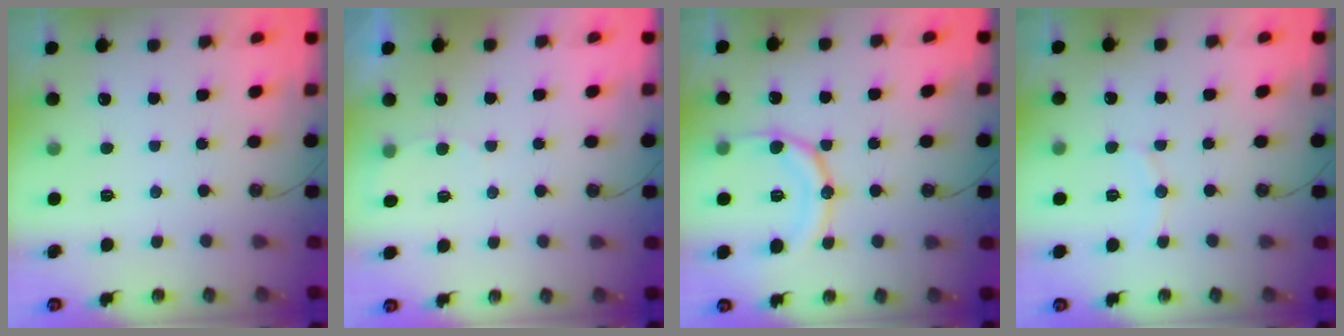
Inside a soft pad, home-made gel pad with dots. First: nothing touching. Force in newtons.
{"total": 3.6, "press": 3.4, "slide": 1.4}
{"total": 13.9, "press": 13.9, "slide": 1.5}
{"total": 6.3, "press": 6.2, "slide": 1.3}